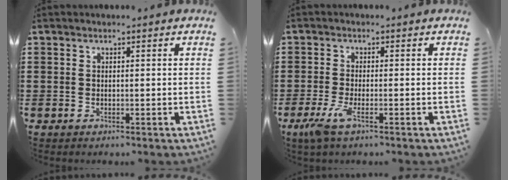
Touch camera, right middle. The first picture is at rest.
{"total": 3.4, "force": [-1.6, 0.5, 2.9], "torque": [-0.070, -0.011, -0.034]}